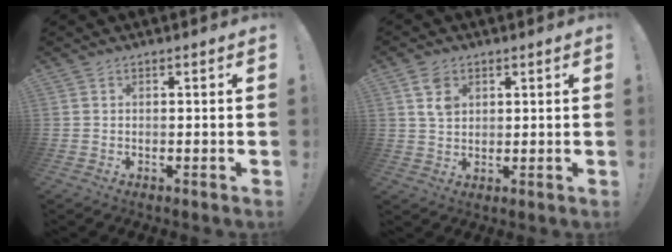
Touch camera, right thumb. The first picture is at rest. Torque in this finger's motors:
{"motor_torque": [-0.22, 0.58, 0.11, 0.11, -0.04]}